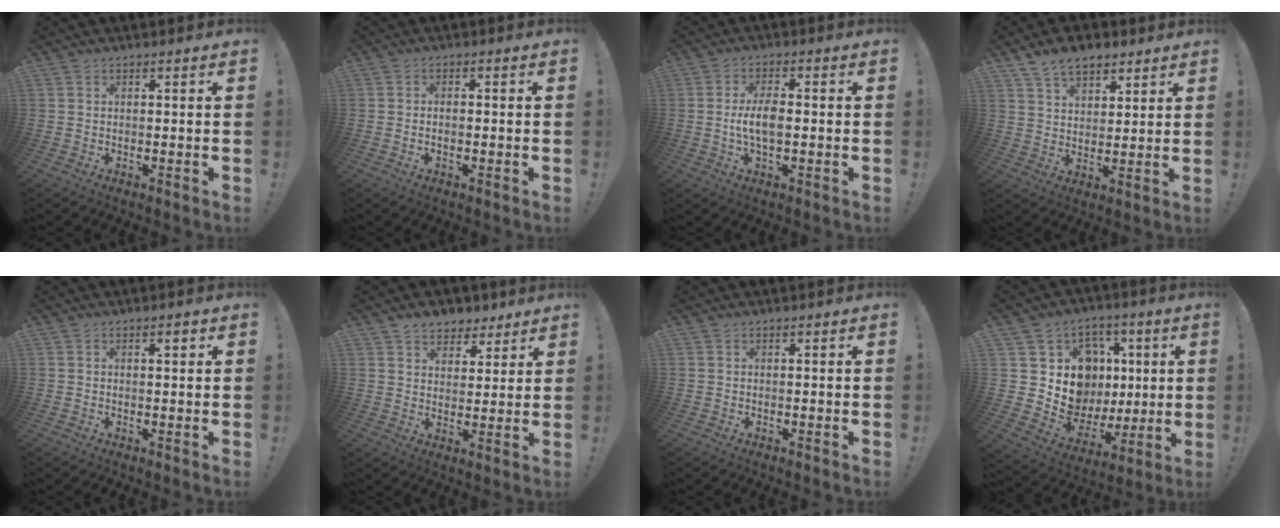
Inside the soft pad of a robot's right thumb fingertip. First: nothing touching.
{"total": 1.6, "force": [-0.6, 0.7, 1.3], "torque": [-0.017, 0.001, -0.013]}
{"total": 6.9, "force": [-0.8, 2.7, 6.3], "torque": [-0.139, 0.000, -0.018]}
{"total": 8.5, "force": [6.0, 4.7, 3.6], "torque": [-0.064, -0.024, 0.115]}
{"total": 1.5, "force": [0.8, 0.4, 1.3], "torque": [-0.013, -0.003, 0.009]}
{"total": 7.1, "force": [5.2, 4.7, 1.4], "torque": [-0.022, -0.033, 0.100]}
{"total": 0.0}
{"total": 15.8, "force": [4.4, 13.8, 6.3], "torque": [-0.087, -0.025, 0.123]}